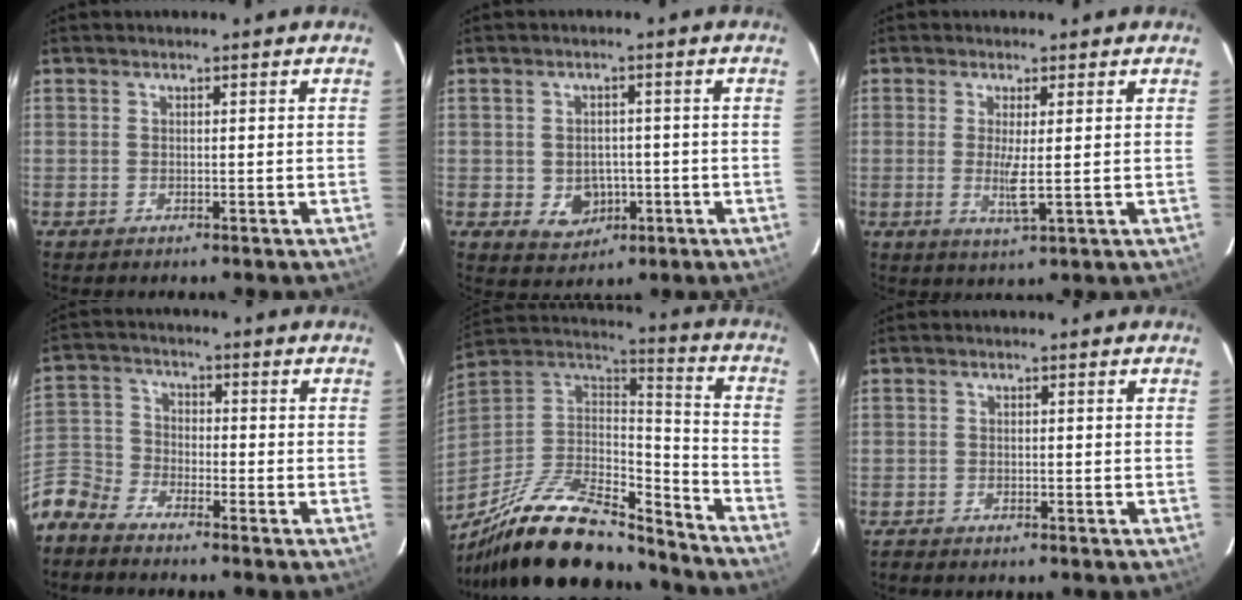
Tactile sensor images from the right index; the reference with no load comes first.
{"total": 5.4, "force": [-1.3, 4.7, 2.3], "torque": [-0.051, 0.006, -0.003]}
{"total": 4.5, "force": [0.3, 0.0, 4.5], "torque": [-0.079, -0.013, 0.004]}
{"total": 7.8, "force": [-6.1, 4.2, 2.3], "torque": [-0.059, 0.010, -0.142]}
{"total": 27.6, "force": [-20.4, 10.2, 15.6], "torque": [-0.296, -0.004, -0.328]}
{"total": 1.3, "force": [-1.2, 0.3, 0.3], "torque": [-0.016, -0.002, -0.020]}